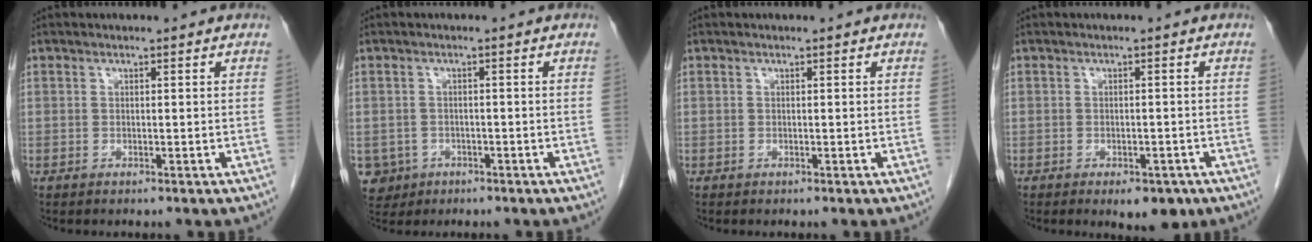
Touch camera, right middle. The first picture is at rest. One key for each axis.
{"total": 5.3, "fx": -2.4, "fy": 4.7, "fz": 0.6, "tx": -0.019, "ty": 0.005, "tz": -0.036}
{"total": 0.0}
{"total": 4.6, "fx": -2.9, "fy": 2.2, "fz": 2.9, "tx": -0.031, "ty": -0.003, "tz": -0.031}